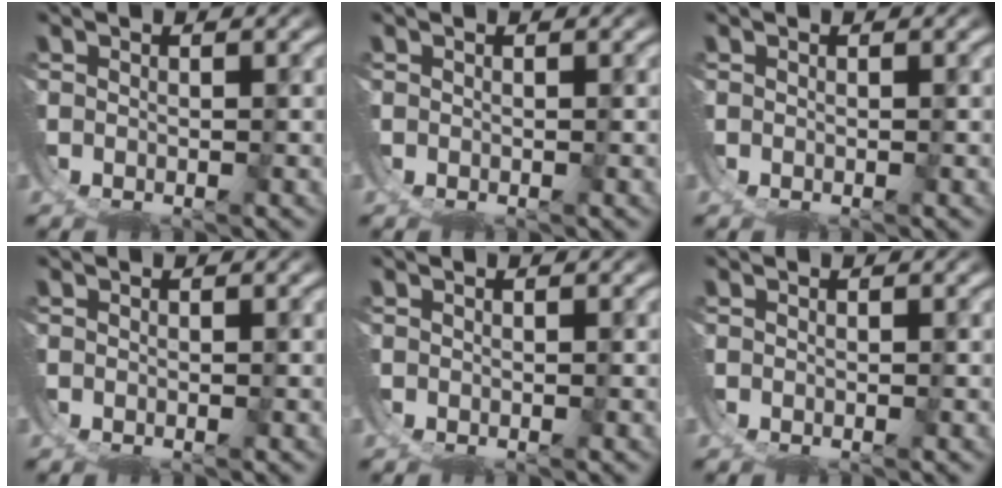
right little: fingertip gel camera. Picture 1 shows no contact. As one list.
[{"total": 0.0}, {"total": 0.0}, {"total": 0.0}, {"total": 0.0}, {"total": 0.0}]